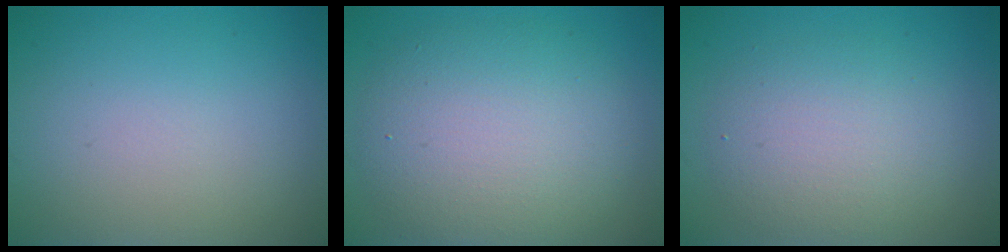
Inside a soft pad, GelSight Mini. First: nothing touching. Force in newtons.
{"total": 7.7, "press": 7.6, "slide": 0.3}
{"total": 4.2, "press": 4.2, "slide": 0.0}